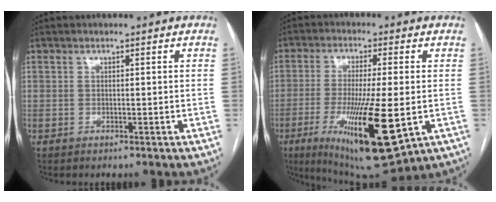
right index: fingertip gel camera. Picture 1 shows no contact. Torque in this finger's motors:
{"motor_torque": [2.14, 0.00, 0.95, 0.21]}